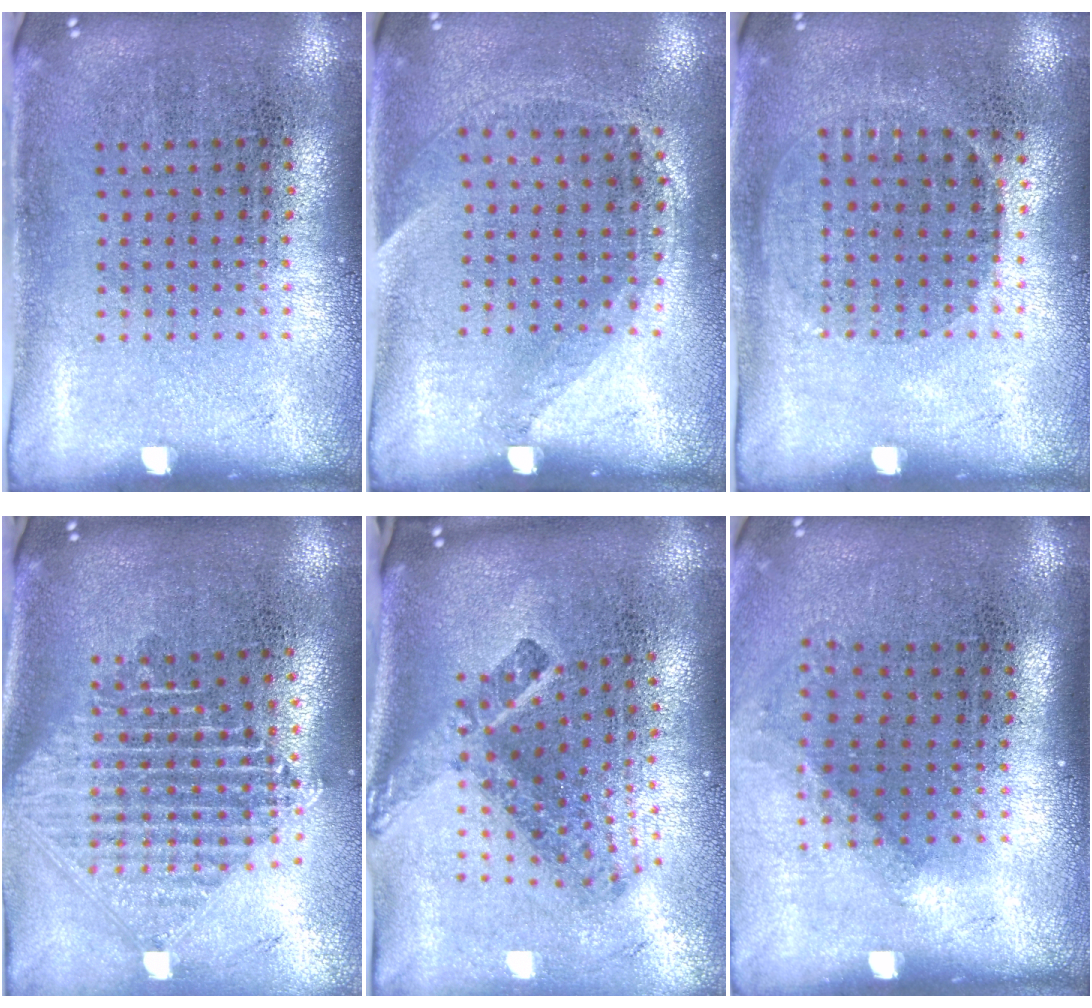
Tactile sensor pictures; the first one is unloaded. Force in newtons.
{"total": 1.4, "press": 0.9, "slide": 1.0}
{"total": 1.0, "press": 0.8, "slide": 0.5}
{"total": 2.3, "press": 1.8, "slide": 1.6}
{"total": 2.7, "press": 1.7, "slide": 2.1}
{"total": 1.2, "press": 0.9, "slide": 0.8}